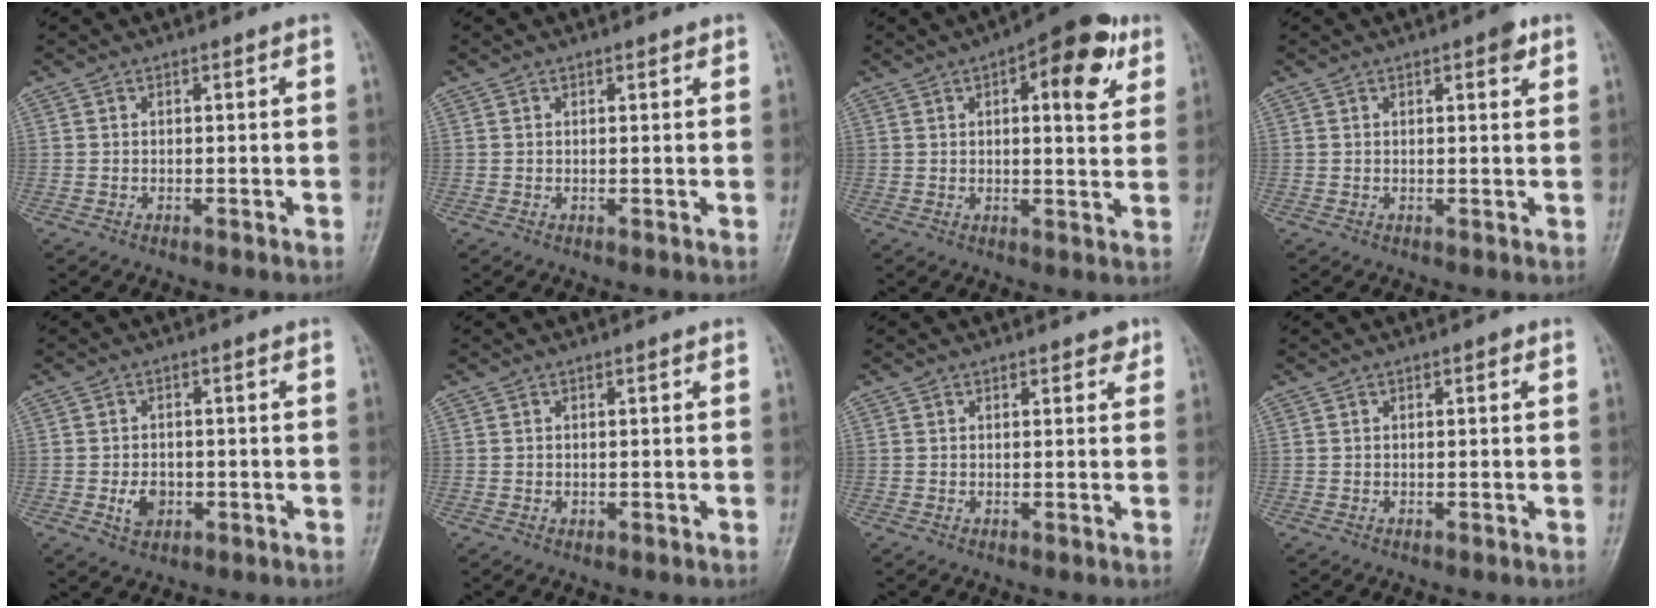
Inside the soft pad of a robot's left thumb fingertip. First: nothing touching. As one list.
[{"total": 0.9, "force": [0.6, 0.4, 0.6], "torque": [-0.007, -0.002, 0.007]}, {"total": 12.2, "force": [5.1, 4.7, 10.1], "torque": [-0.106, -0.003, 0.059]}, {"total": 2.8, "force": [1.5, 0.9, 2.1], "torque": [-0.022, -0.004, 0.016]}, {"total": 4.0, "force": [-1.0, 3.0, 2.4], "torque": [-0.031, 0.002, -0.015]}, {"total": 0.6, "force": [0.1, 0.5, 0.3], "torque": [-0.001, 0.000, 0.000]}, {"total": 1.7, "force": [1.2, 0.9, 0.9], "torque": [0.003, -0.004, 0.010]}, {"total": 0.8, "force": [0.3, 0.4, 0.7], "torque": [-0.008, 0.002, 0.003]}]